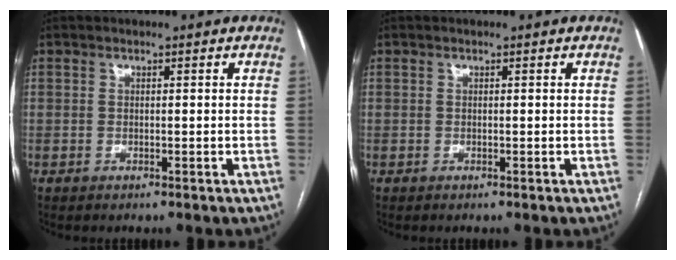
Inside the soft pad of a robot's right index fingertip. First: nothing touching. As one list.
[{"total": 0.0}]